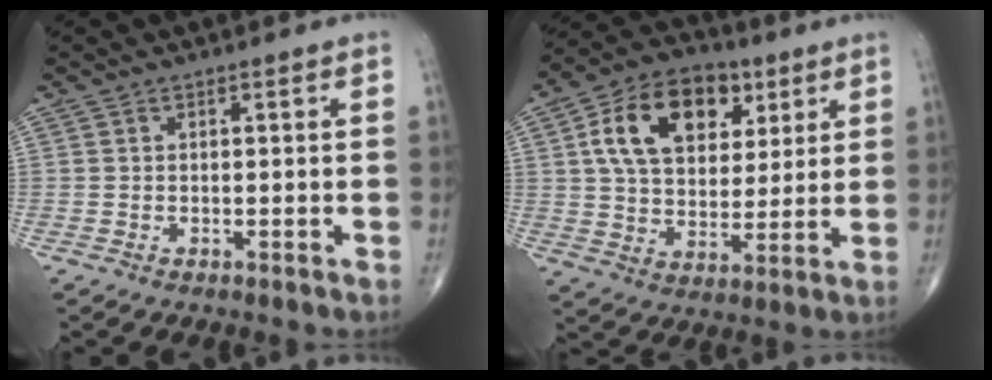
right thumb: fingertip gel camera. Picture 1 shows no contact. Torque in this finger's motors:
{"motor_torque": [0.55, 3.26, 1.30, 0.51, 0.13]}